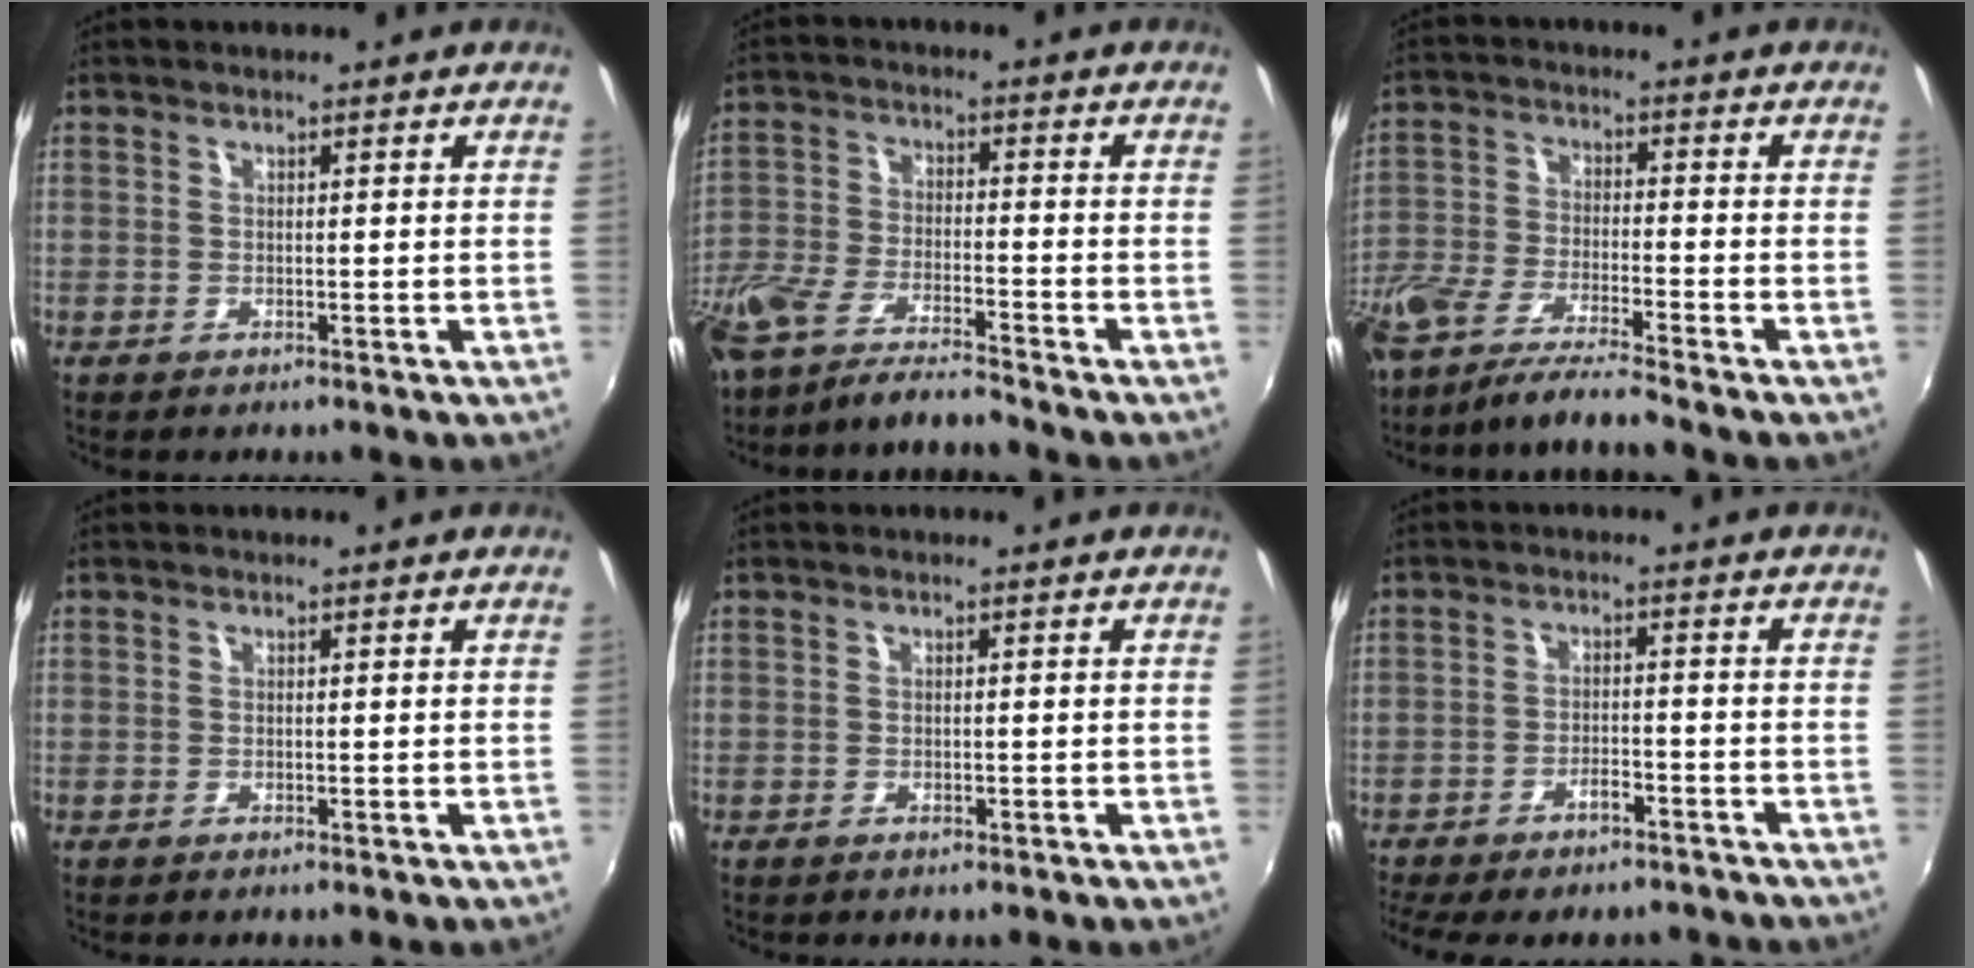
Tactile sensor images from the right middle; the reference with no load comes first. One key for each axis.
{"total": 10.5, "fx": -8.9, "fy": 1.7, "fz": 5.3, "tx": -0.130, "ty": -0.016, "tz": -0.168}
{"total": 10.5, "fx": -8.7, "fy": 0.6, "fz": 5.8, "tx": -0.133, "ty": -0.023, "tz": -0.165}
{"total": 0.0}
{"total": 0.6, "fx": -0.4, "fy": 0.4, "fz": 0.1, "tx": -0.001, "ty": -0.002, "tz": -0.006}
{"total": 9.3, "fx": -7.9, "fy": 2.9, "fz": 3.9, "tx": -0.092, "ty": -0.009, "tz": -0.111}